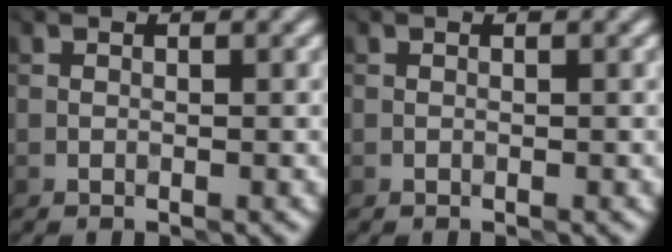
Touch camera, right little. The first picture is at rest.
{"total": 0.0}